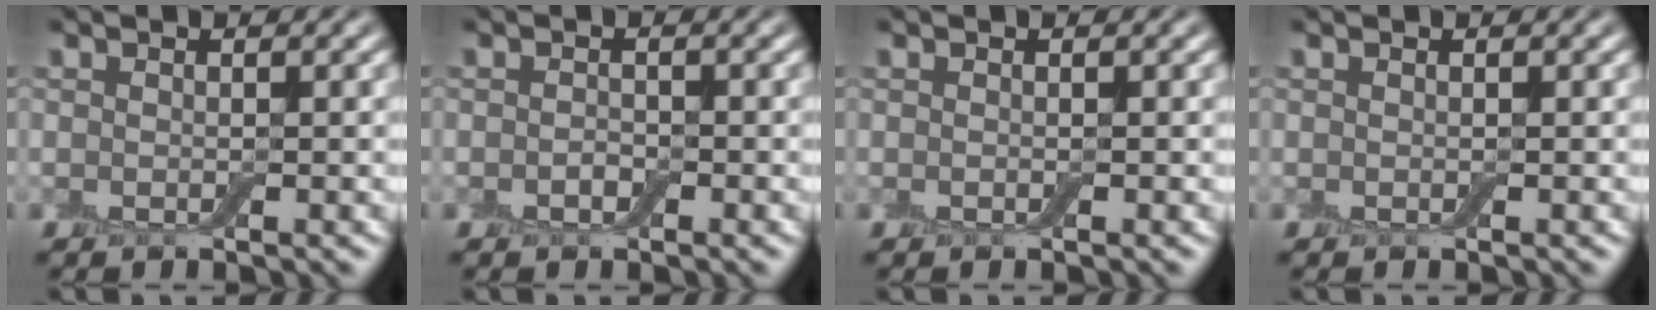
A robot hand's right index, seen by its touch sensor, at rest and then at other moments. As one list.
[{"total": 0.7, "force": [-0.3, 0.5, 0.4], "torque": [-0.009, 0.000, -0.006]}, {"total": 0.0}, {"total": 0.0}]